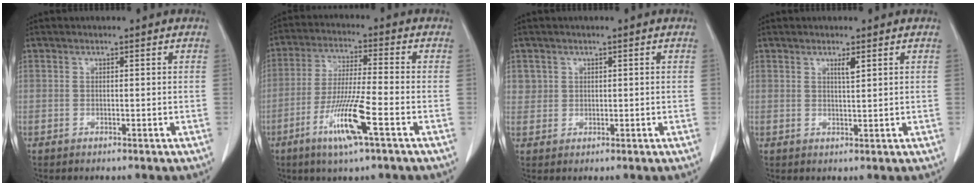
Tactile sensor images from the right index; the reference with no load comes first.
{"total": 10.3, "force": [-4.5, -0.1, 9.2], "torque": [-0.180, -0.018, -0.090]}
{"total": 2.1, "force": [1.0, 1.8, -0.1], "torque": [0.020, -0.003, 0.009]}
{"total": 1.8, "force": [1.1, 0.0, 1.4], "torque": [-0.022, -0.008, 0.017]}